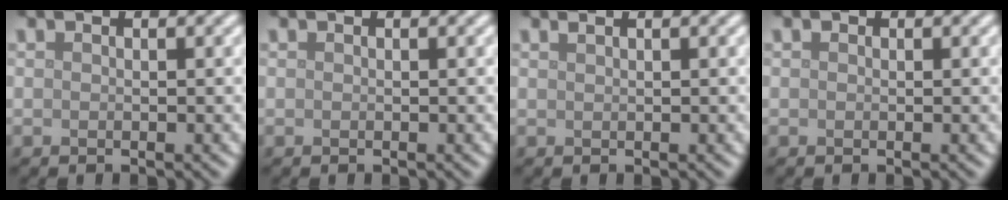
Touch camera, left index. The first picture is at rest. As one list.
[{"total": 0.0}, {"total": 0.9, "force": [0.6, 0.4, 0.5], "torque": [-0.005, -0.001, 0.005]}, {"total": 0.0}]